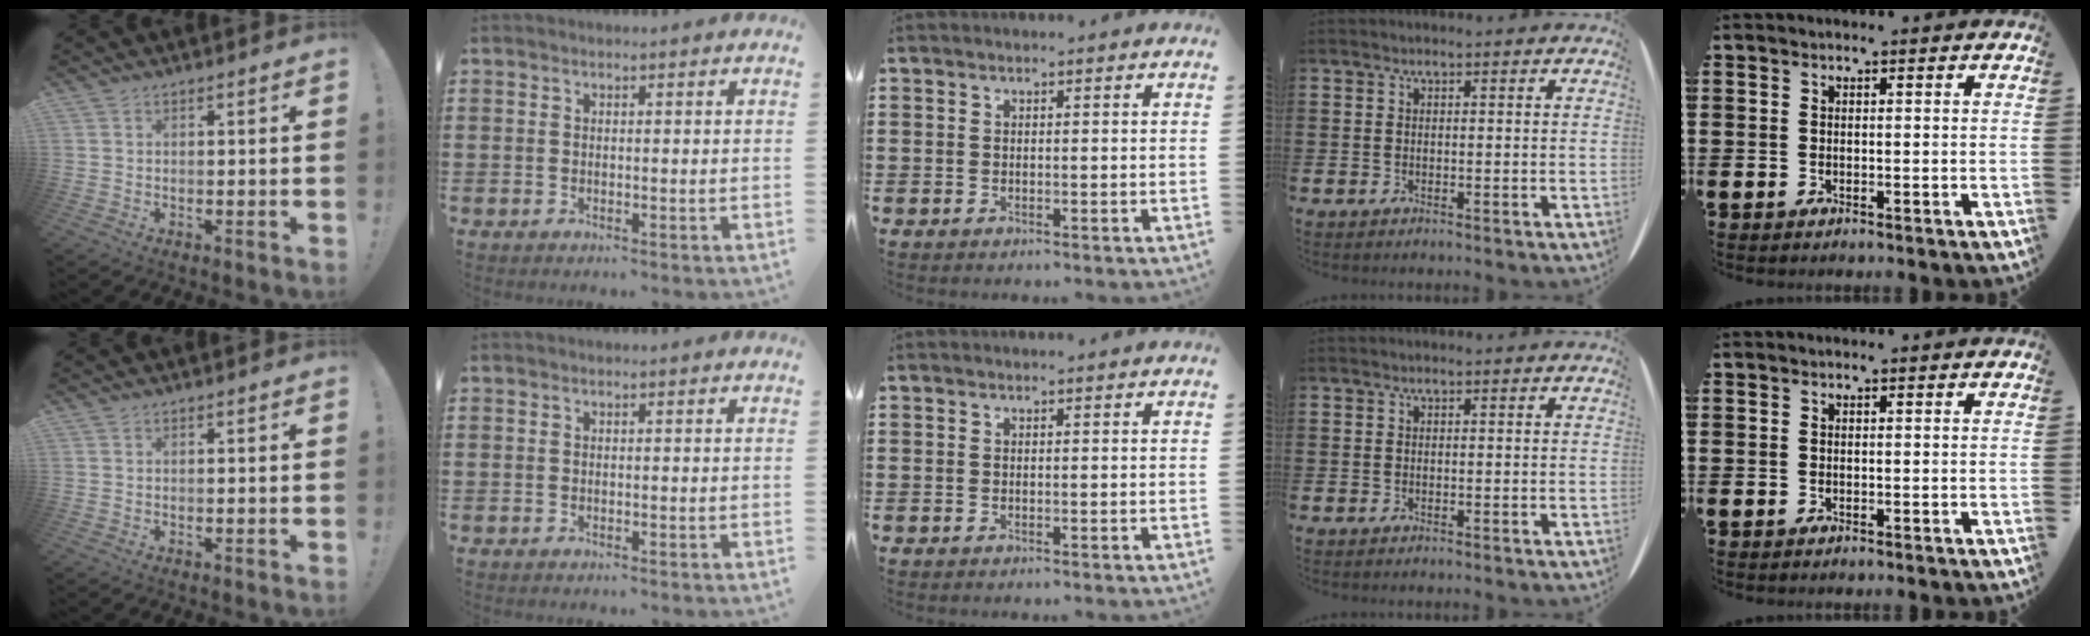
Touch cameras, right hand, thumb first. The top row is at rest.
{}